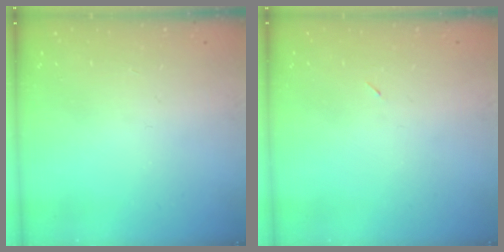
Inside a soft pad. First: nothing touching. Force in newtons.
{"total": 2.3, "press": 1.9, "slide": 1.2}